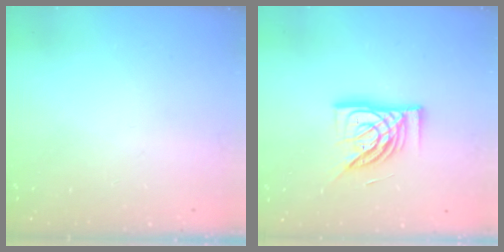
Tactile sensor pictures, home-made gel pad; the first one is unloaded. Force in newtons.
{"total": 14.5, "press": 14.5, "slide": 1.0}